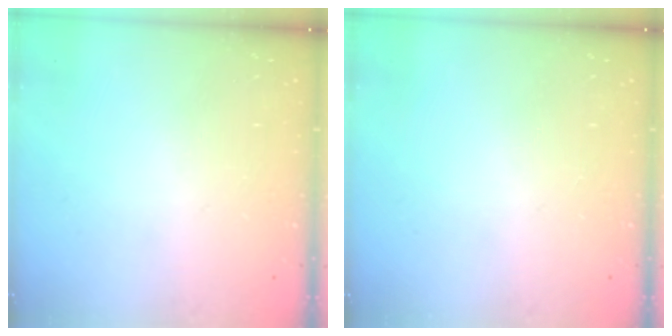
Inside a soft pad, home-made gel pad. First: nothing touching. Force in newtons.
{"total": 0.0}